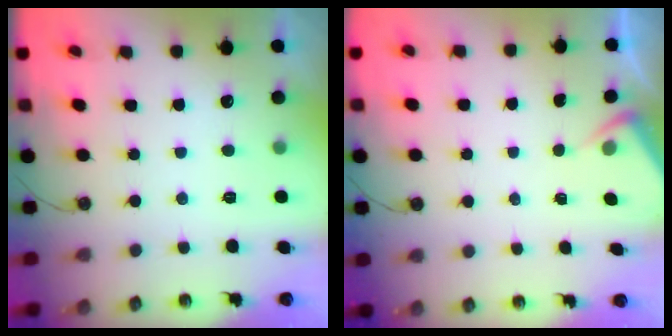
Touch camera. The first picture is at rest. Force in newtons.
{"total": 2.8, "press": 2.8, "slide": 0.5}